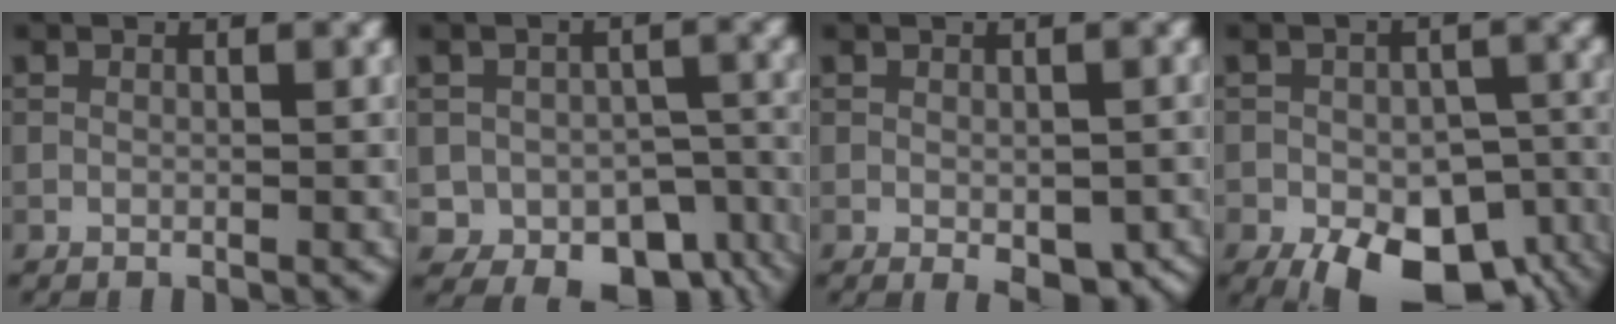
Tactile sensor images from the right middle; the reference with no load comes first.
{"total": 7.4, "force": [-3.5, 5.1, 4.0], "torque": [-0.049, -0.029, -0.037]}
{"total": 4.0, "force": [-1.7, 1.9, 3.1], "torque": [-0.043, -0.013, -0.016]}
{"total": 12.4, "force": [-6.8, 6.7, 7.8], "torque": [-0.115, -0.039, -0.087]}